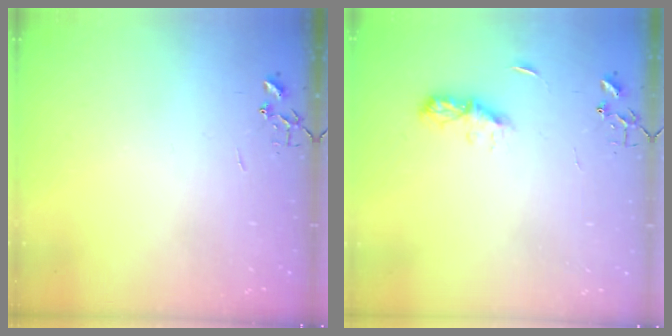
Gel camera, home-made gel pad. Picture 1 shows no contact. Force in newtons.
{"total": 6.4, "press": 6.3, "slide": 0.7}